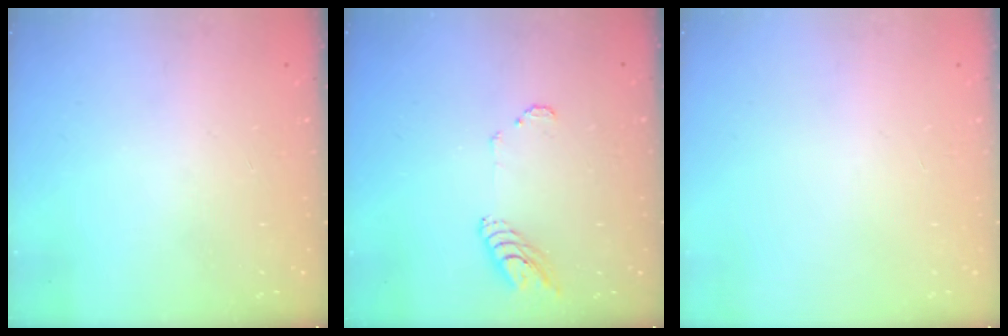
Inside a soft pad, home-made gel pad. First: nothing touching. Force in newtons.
{"total": 6.3, "press": 6.3, "slide": 0.4}
{"total": 0.0}